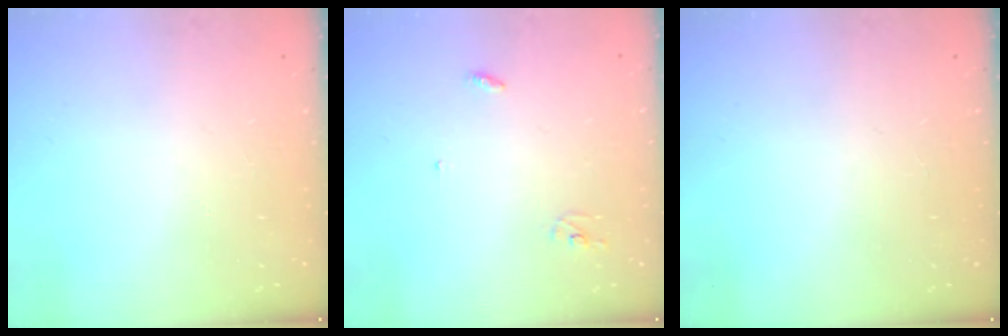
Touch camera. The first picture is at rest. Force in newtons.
{"total": 2.8, "press": 2.8, "slide": 0.2}
{"total": 0.0}